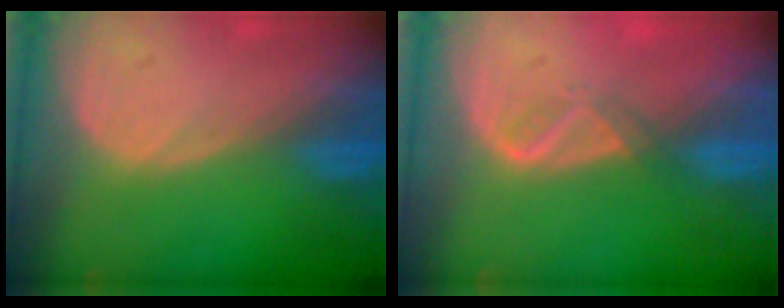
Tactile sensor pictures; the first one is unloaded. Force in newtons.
{"total": 1.9, "press": 1.8, "slide": 0.7}